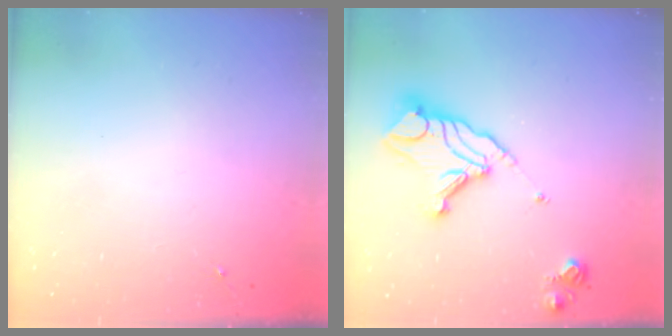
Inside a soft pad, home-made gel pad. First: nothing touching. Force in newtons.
{"total": 14.9, "press": 14.8, "slide": 1.5}